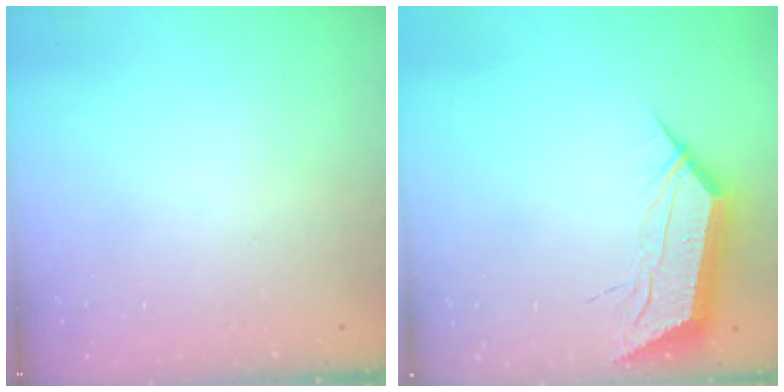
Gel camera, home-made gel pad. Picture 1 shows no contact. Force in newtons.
{"total": 12.6, "press": 12.6, "slide": 0.7}